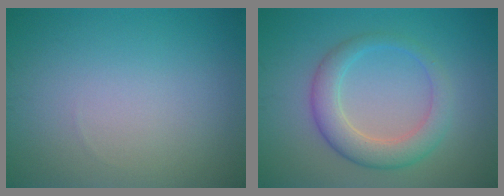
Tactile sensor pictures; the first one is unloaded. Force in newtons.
{"total": 4.3, "press": 4.3, "slide": 0.1}